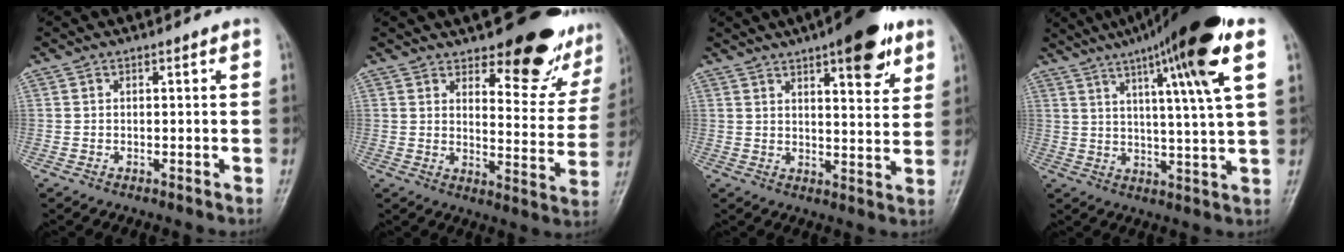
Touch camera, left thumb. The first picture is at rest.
{"total": 16.7, "force": [12.5, 6.3, 9.0], "torque": [-0.063, -0.100, 0.153]}
{"total": 12.6, "force": [7.2, 4.0, 9.5], "torque": [-0.104, -0.031, 0.097]}
{"total": 19.1, "force": [9.8, 1.1, 16.3], "torque": [-0.247, -0.015, 0.145]}